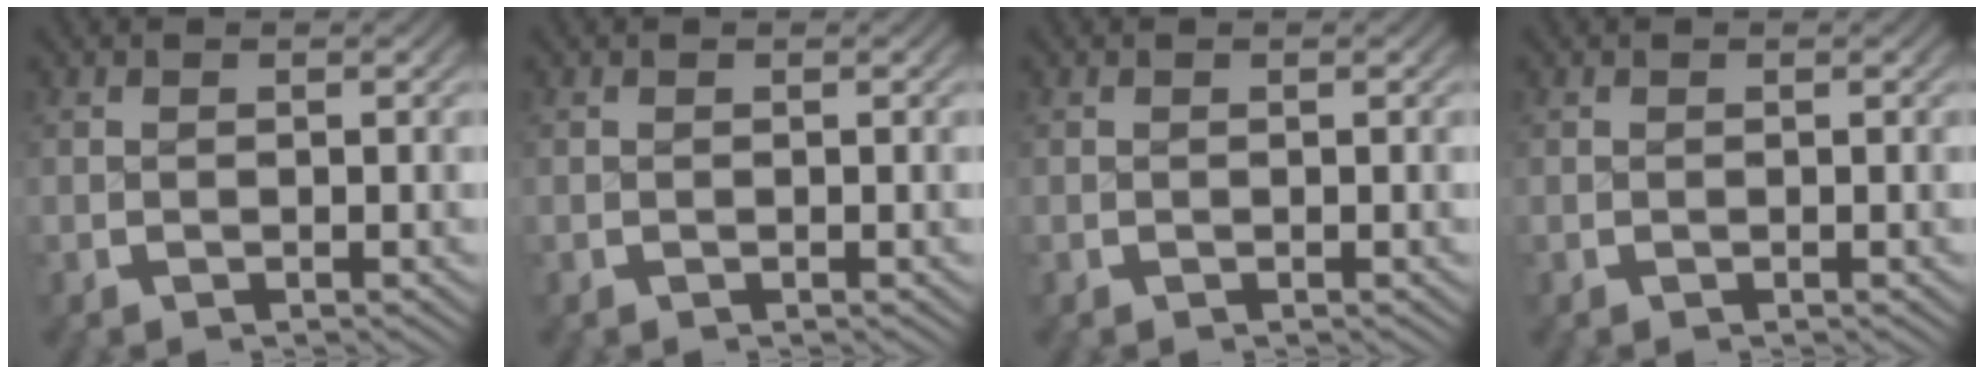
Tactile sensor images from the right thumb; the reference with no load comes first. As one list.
[{"total": 0.0}, {"total": 0.0}, {"total": 0.0}]